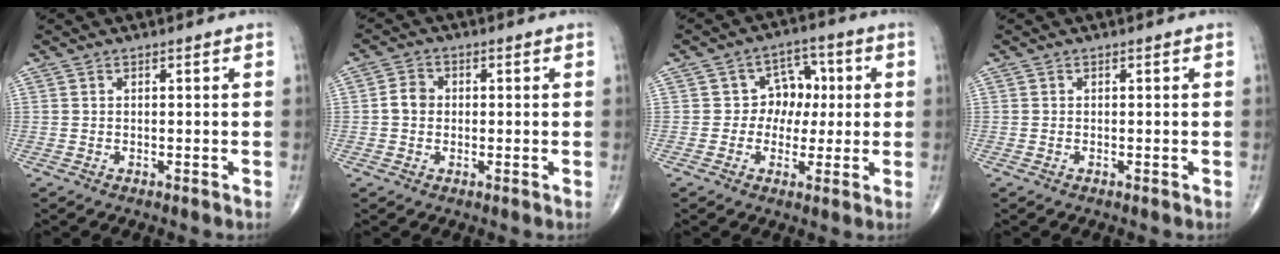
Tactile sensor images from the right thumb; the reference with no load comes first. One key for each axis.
{"total": 3.4, "fx": -0.1, "fy": 2.9, "fz": 1.7, "tx": -0.022, "ty": 0.010, "tz": -0.009}
{"total": 7.5, "fx": 0.4, "fy": 6.5, "fz": 3.7, "tx": 0.003, "ty": 0.015, "tz": -0.004}
{"total": 0.0}